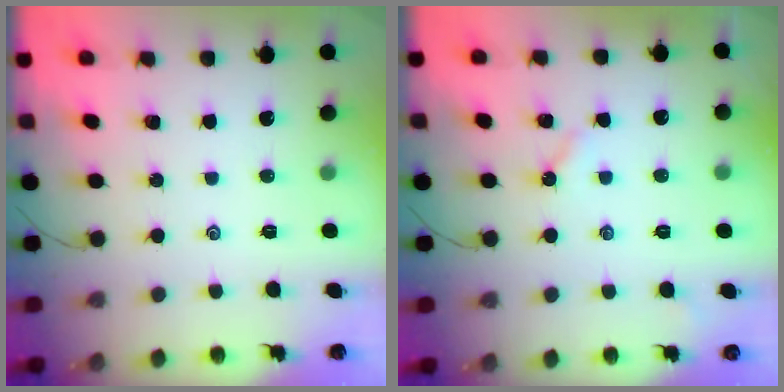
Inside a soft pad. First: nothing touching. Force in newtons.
{"total": 2.6, "press": 2.5, "slide": 0.3}